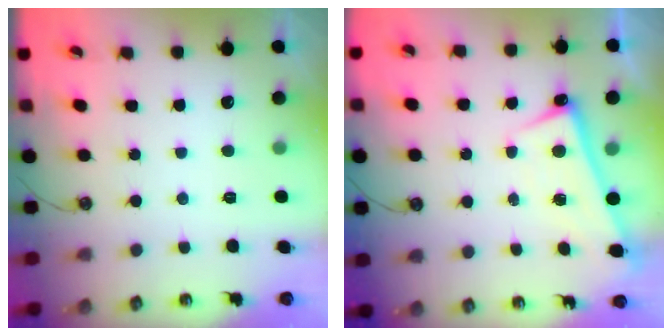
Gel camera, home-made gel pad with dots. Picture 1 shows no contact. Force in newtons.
{"total": 2.1, "press": 2.1, "slide": 0.5}